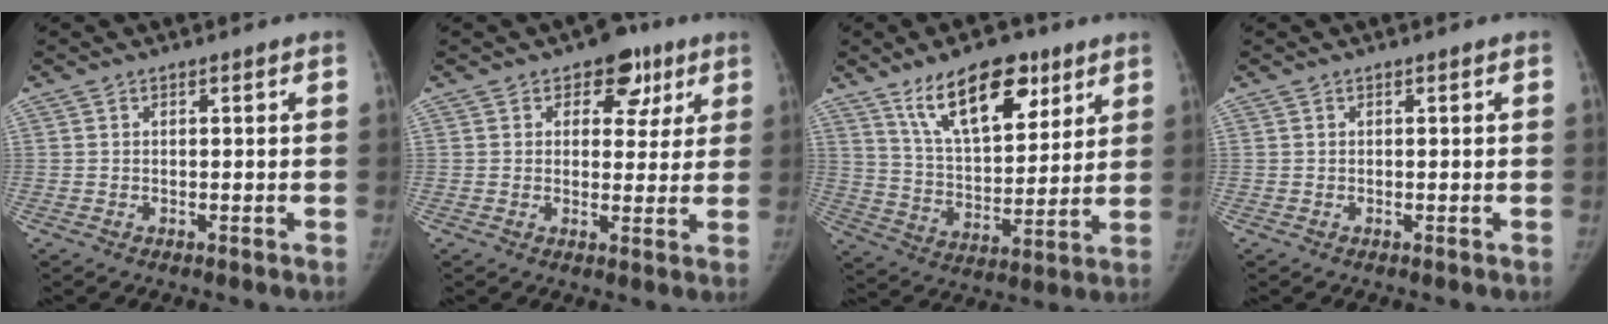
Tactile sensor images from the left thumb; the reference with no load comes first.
{"total": 7.7, "force": [3.9, 5.4, 3.8], "torque": [0.001, -0.009, 0.048]}
{"total": 17.0, "force": [10.2, 8.0, 11.0], "torque": [-0.134, -0.049, 0.180]}
{"total": 0.0}